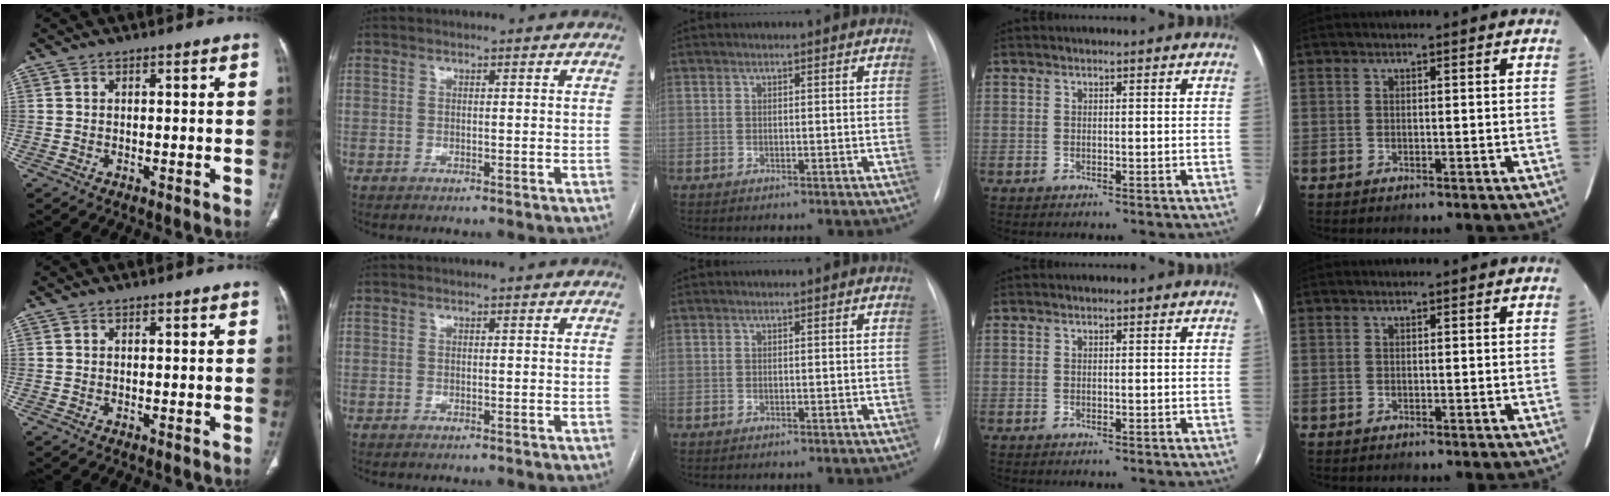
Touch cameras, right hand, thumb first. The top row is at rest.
{}